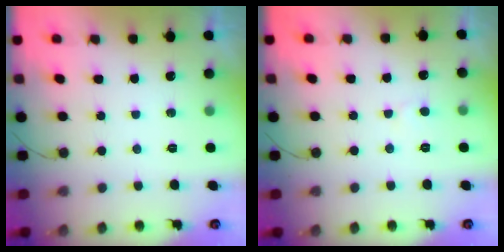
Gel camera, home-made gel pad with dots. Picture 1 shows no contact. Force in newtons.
{"total": 3.2, "press": 3.2, "slide": 0.2}